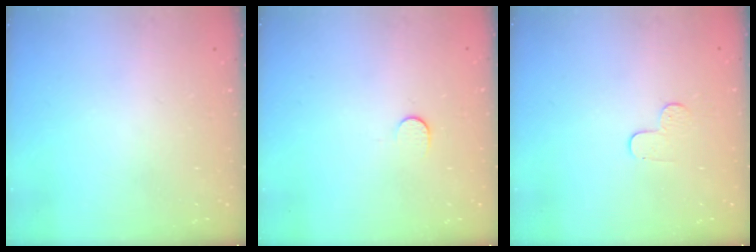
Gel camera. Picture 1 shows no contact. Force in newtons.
{"total": 4.5, "press": 4.5, "slide": 0.5}
{"total": 4.7, "press": 4.7, "slide": 0.5}